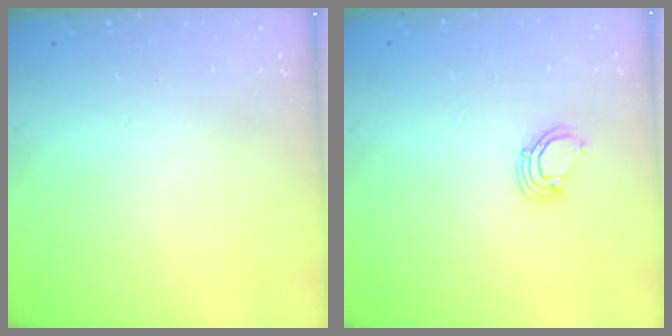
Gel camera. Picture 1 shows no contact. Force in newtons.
{"total": 2.9, "press": 2.9, "slide": 0.3}